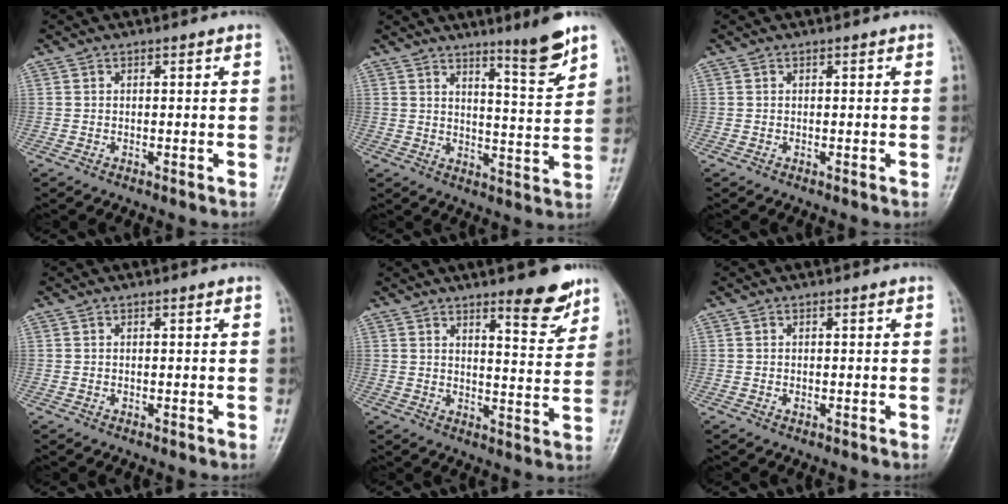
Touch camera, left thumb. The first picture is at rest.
{"total": 8.3, "force": [5.9, 0.5, 5.7], "torque": [-0.078, -0.056, 0.094]}
{"total": 0.0}
{"total": 0.7, "force": [0.3, 0.4, 0.4], "torque": [0.000, 0.000, 0.003]}
{"total": 8.9, "force": [6.3, 2.1, 6.0], "torque": [-0.060, -0.047, 0.090]}
{"total": 0.7, "force": [0.0, 0.5, 0.5], "torque": [-0.003, 0.000, 0.000]}